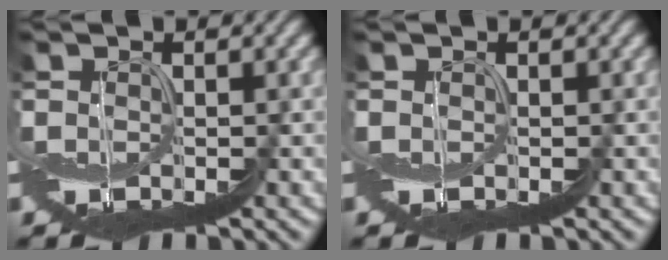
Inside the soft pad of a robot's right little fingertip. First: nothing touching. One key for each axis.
{"total": 0.0}